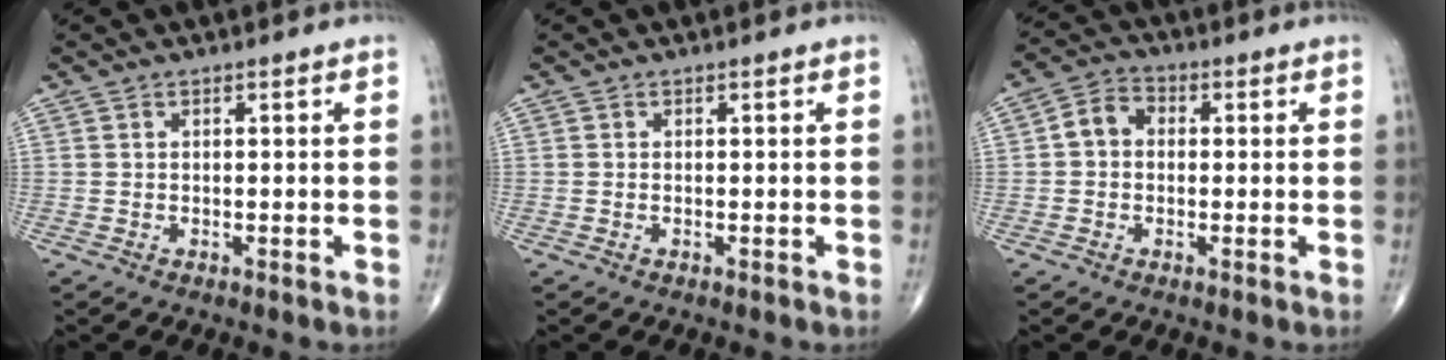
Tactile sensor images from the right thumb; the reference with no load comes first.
{"total": 0.0}
{"total": 5.1, "force": [0.1, 4.1, 3.1], "torque": [-0.044, 0.019, -0.009]}